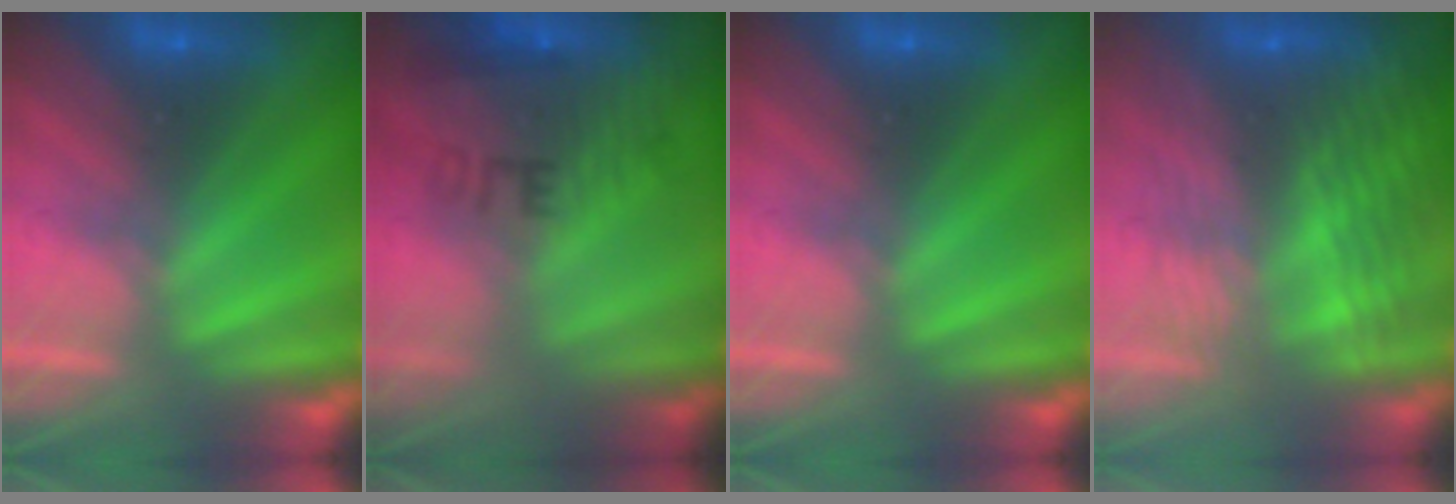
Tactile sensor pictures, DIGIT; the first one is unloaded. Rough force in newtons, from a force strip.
{"total": 8.7}
{"total": 0.0}
{"total": 7.2}